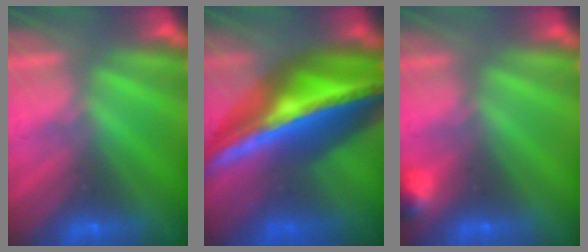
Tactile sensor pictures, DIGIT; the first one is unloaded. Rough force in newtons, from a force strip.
{"total": 7.0}
{"total": 2.9}